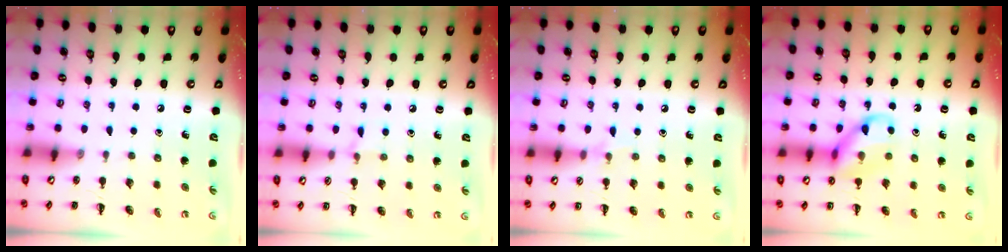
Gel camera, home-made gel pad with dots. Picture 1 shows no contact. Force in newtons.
{"total": 5.0, "press": 4.7, "slide": 1.6}
{"total": 4.8, "press": 4.5, "slide": 1.7}
{"total": 11.5, "press": 11.3, "slide": 1.7}